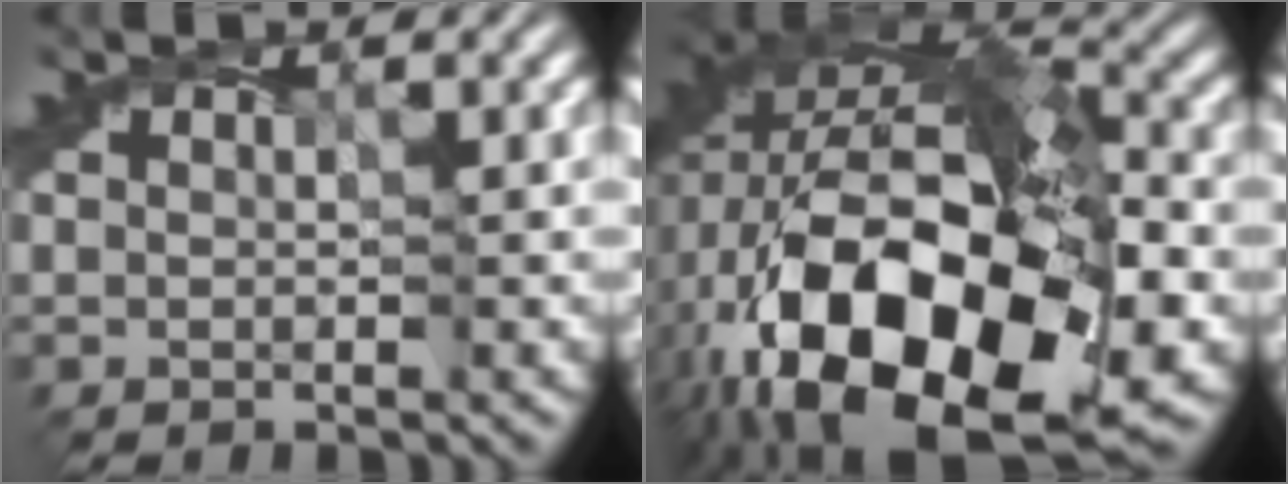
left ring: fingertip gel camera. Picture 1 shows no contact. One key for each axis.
{"total": 20.0, "fx": -5.1, "fy": 11.2, "fz": 15.8, "tx": -0.307, "ty": -0.038, "tz": -0.064}